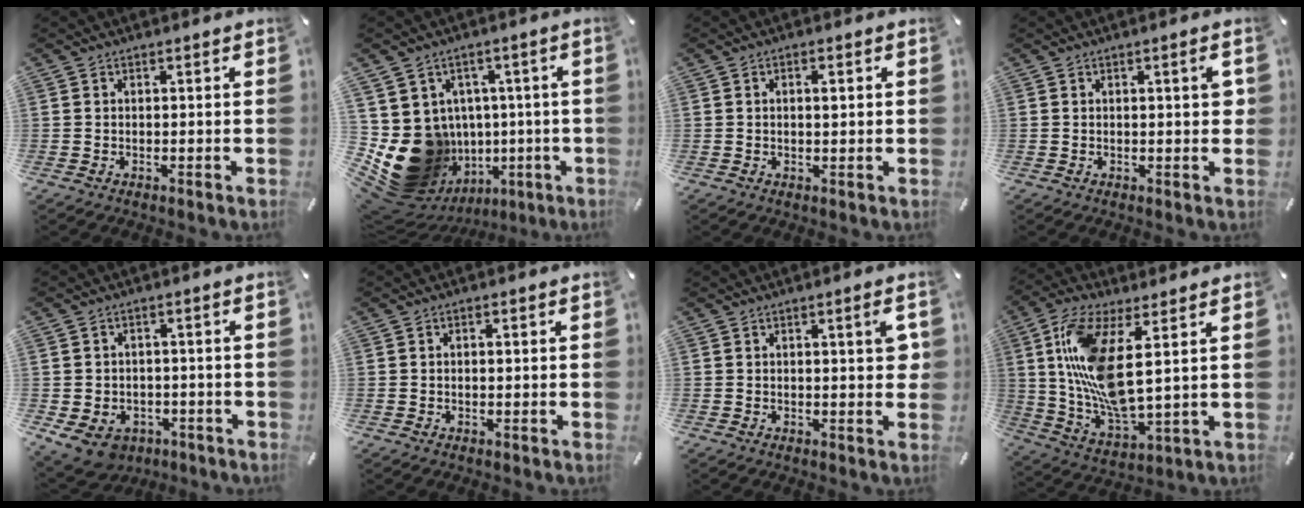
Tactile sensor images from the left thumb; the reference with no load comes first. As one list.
[{"total": 18.1, "force": [-2.3, 15.7, 8.6], "torque": [-0.153, -0.013, 0.005]}, {"total": 2.0, "force": [0.4, 0.9, 1.7], "torque": [-0.027, 0.002, 0.003]}, {"total": 3.0, "force": [0.6, 0.9, 2.9], "torque": [-0.037, -0.002, 0.004]}, {"total": 7.1, "force": [-3.7, 5.3, 3.0], "torque": [-0.072, 0.025, -0.069]}, {"total": 1.3, "force": [0.1, 0.6, 1.1], "torque": [-0.022, 0.004, 0.000]}, {"total": 4.1, "force": [1.0, 1.2, 3.8], "torque": [-0.055, -0.002, 0.012]}, {"total": 15.8, "force": [4.6, 5.4, 14.1], "torque": [-0.318, -0.030, 0.076]}]